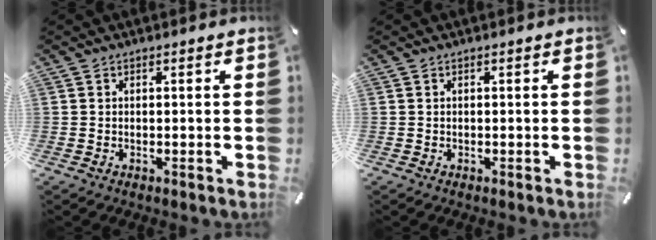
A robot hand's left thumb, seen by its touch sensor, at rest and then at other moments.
{"total": 0.0}